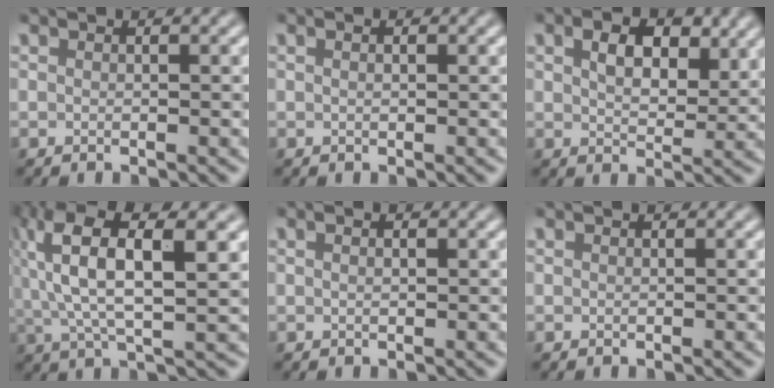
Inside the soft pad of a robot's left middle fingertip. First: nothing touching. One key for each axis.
{"total": 0.9, "fx": 0.5, "fy": 0.3, "fz": 0.7, "tx": -0.008, "ty": -0.004, "tz": 0.007}
{"total": 4.6, "fx": 1.9, "fy": 2.7, "fz": 3.2, "tx": -0.056, "ty": 0.000, "tz": 0.029}
{"total": 10.2, "fx": 3.6, "fy": 3.3, "fz": 8.9, "tx": -0.187, "ty": 0.018, "tz": 0.066}
{"total": 1.2, "fx": 0.6, "fy": 0.5, "fz": 0.9, "tx": -0.010, "ty": -0.005, "tz": 0.007}
{"total": 0.0}